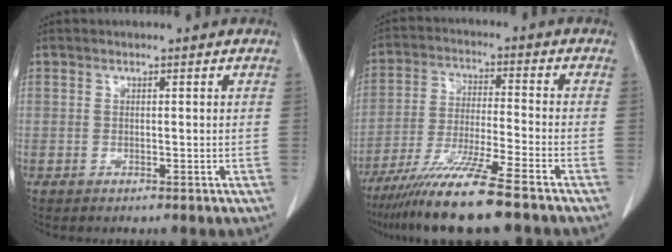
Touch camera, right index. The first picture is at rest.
{"total": 12.3, "force": [-9.4, -0.9, 7.9], "torque": [-0.144, -0.038, -0.165]}